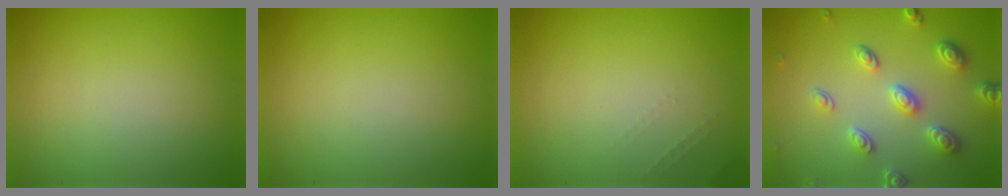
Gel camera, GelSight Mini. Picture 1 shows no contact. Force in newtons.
{"total": 0.0}
{"total": 0.6, "press": 0.6, "slide": 0.2}
{"total": 4.5, "press": 3.6, "slide": 2.7}